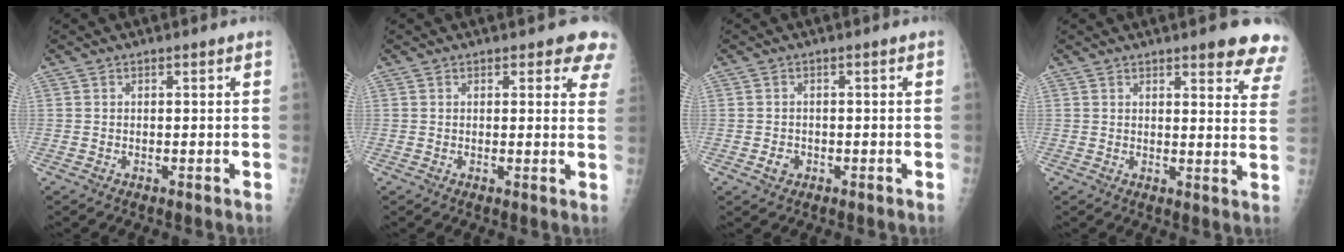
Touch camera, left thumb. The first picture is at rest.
{"total": 5.6, "force": [4.2, 2.4, 2.8], "torque": [0.007, -0.016, 0.029]}
{"total": 1.9, "force": [-0.7, 1.5, 0.8], "torque": [-0.008, 0.004, -0.010]}
{"total": 11.7, "force": [9.0, 2.6, 7.0], "torque": [-0.047, -0.042, 0.086]}